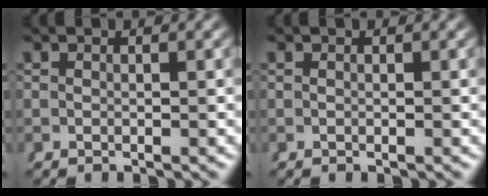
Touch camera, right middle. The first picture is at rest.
{"total": 0.0}